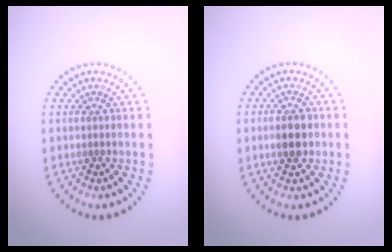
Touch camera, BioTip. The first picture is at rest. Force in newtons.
{"total": 2.9, "press": 2.9, "slide": 0.2}